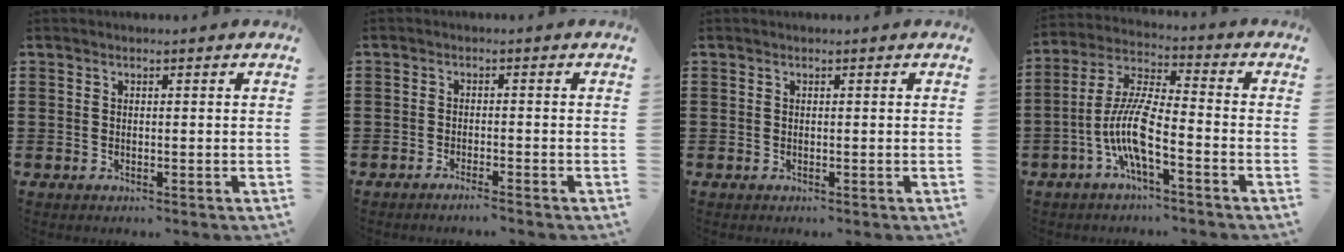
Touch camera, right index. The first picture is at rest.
{"total": 1.7, "force": [-1.5, -0.2, 0.6], "torque": [-0.010, 0.000, -0.029]}
{"total": 0.0}
{"total": 9.3, "force": [-3.7, 1.9, 8.3], "torque": [-0.200, -0.014, -0.080]}